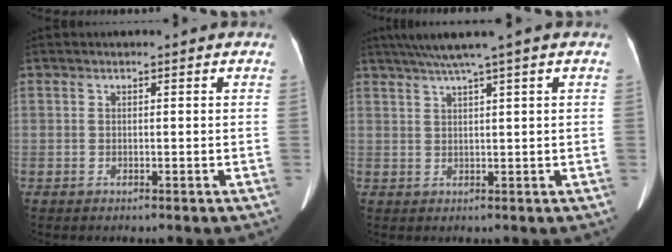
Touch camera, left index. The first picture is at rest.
{"total": 5.0, "force": [3.5, -1.1, 3.4], "torque": [-0.063, 0.019, 0.066]}